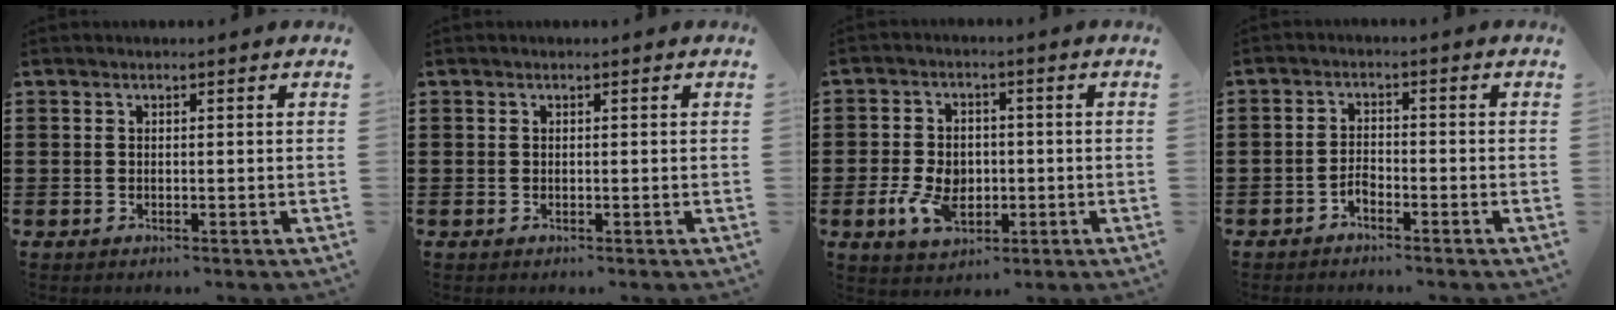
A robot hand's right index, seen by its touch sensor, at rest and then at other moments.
{"total": 0.0}
{"total": 6.7, "force": [-1.5, 4.5, 4.7], "torque": [-0.115, -0.001, -0.030]}
{"total": 2.0, "force": [-1.7, 0.8, 0.6], "torque": [-0.018, 0.003, -0.035]}